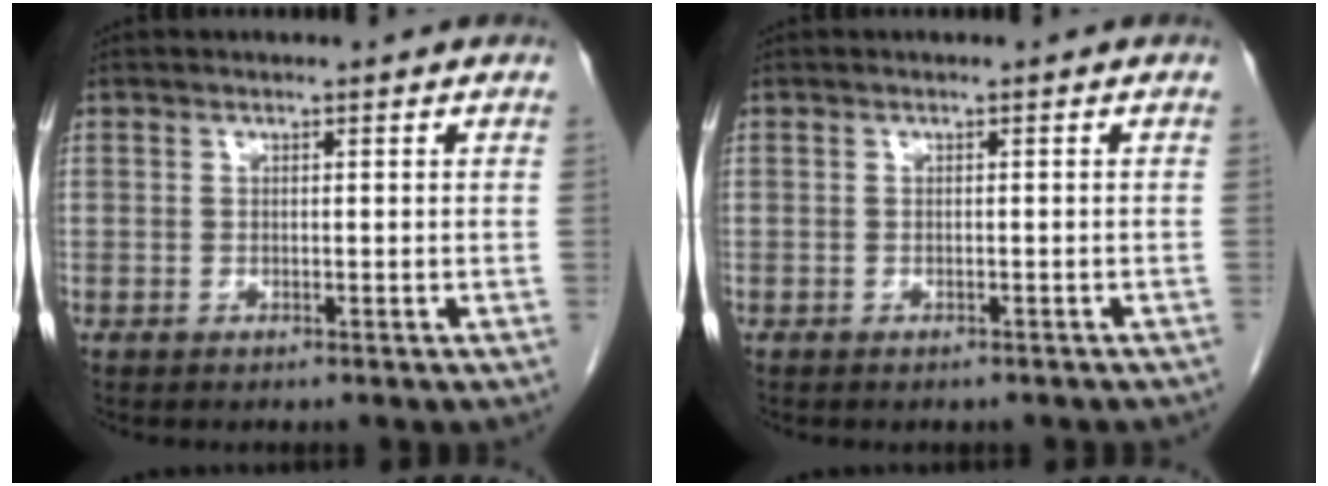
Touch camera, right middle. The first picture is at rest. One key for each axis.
{"total": 3.2, "fx": -2.7, "fy": 1.2, "fz": 1.1, "tx": -0.016, "ty": -0.004, "tz": -0.030}